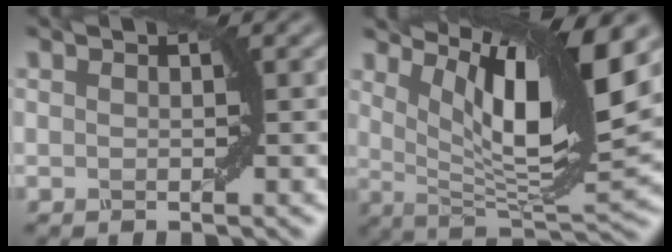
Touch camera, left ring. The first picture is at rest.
{"total": 11.4, "force": [4.9, 3.0, 9.9], "torque": [-0.161, -0.004, 0.094]}